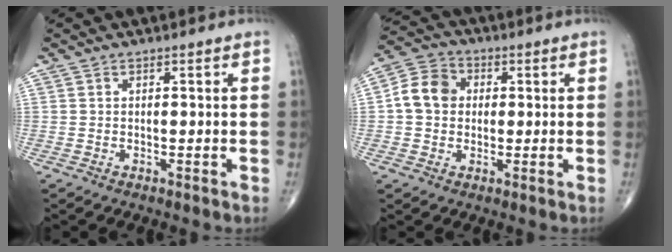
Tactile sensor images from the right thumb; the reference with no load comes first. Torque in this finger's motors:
{"motor_torque": [-0.25, 0.30, 0.03, -0.02, 0.10]}